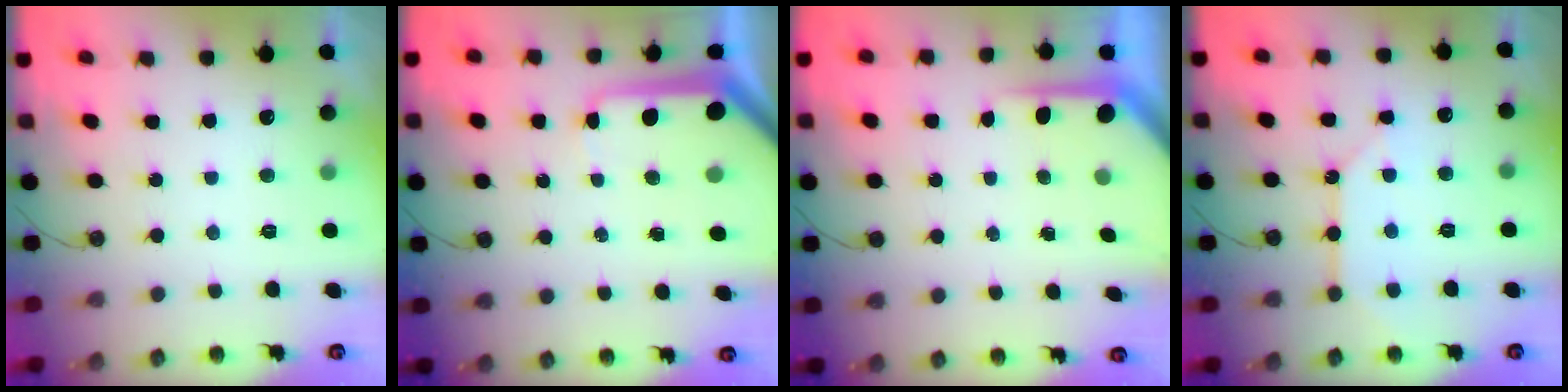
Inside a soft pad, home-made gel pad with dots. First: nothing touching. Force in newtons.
{"total": 10.1, "press": 10.1, "slide": 1.1}
{"total": 4.7, "press": 4.6, "slide": 0.7}
{"total": 10.3, "press": 10.2, "slide": 1.2}